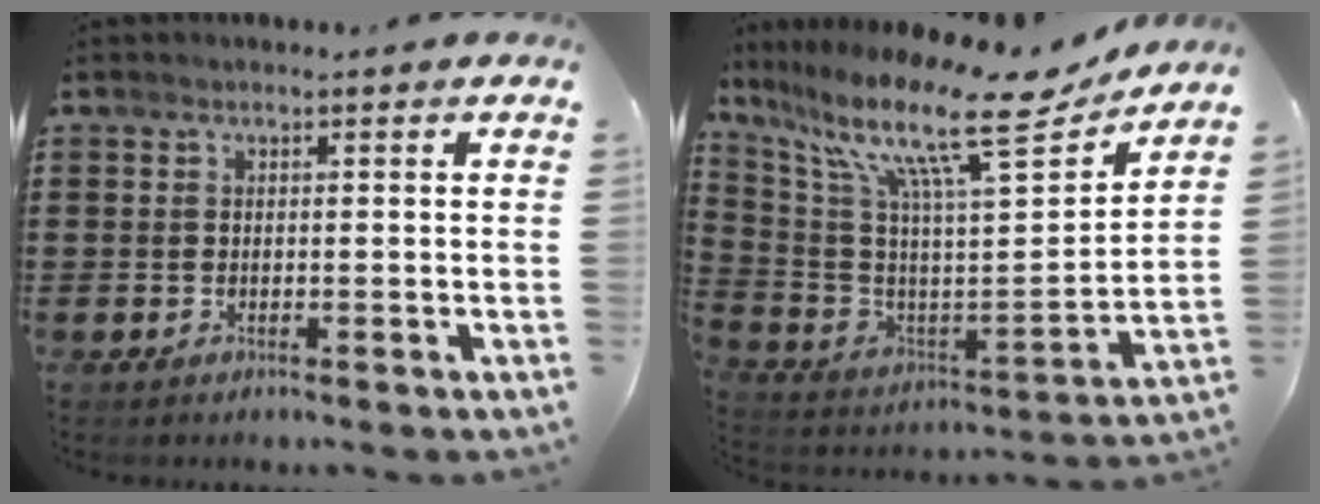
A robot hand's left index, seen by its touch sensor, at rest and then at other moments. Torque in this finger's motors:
{"motor_torque": [1.14, -0.99, 1.05, 0.21]}